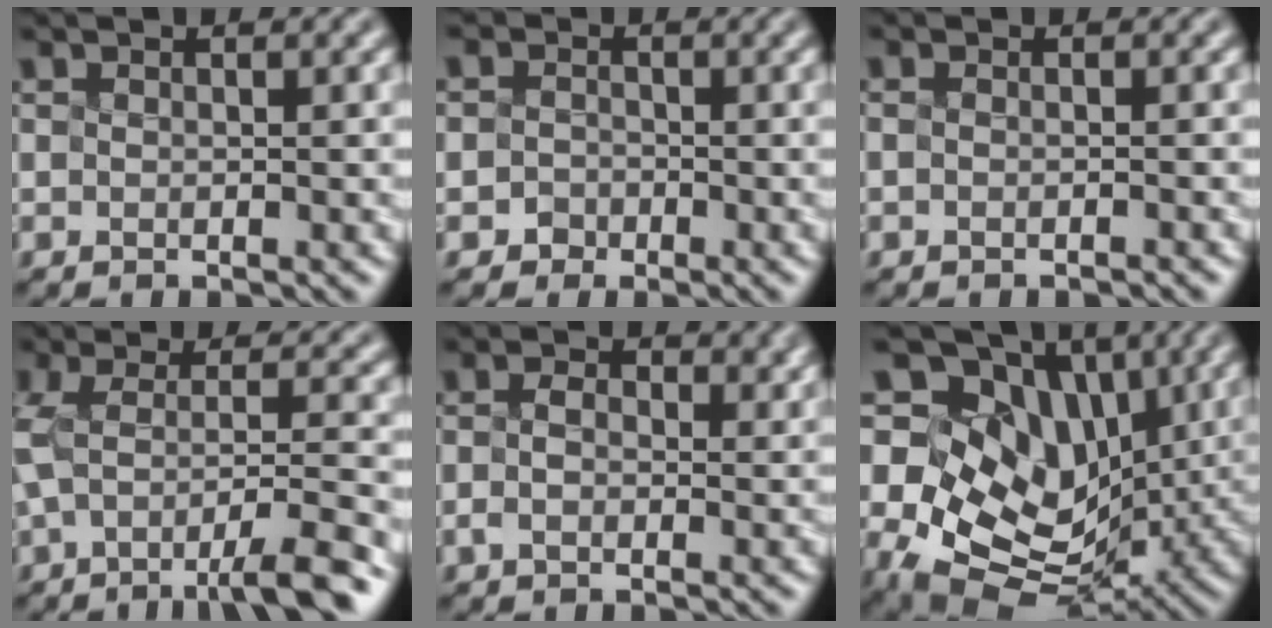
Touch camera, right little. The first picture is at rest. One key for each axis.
{"total": 2.6, "fx": -1.7, "fy": -0.1, "fz": -2.0, "tx": 0.036, "ty": -0.008, "tz": -0.006}
{"total": 2.0, "fx": -1.6, "fy": -0.8, "fz": -0.8, "tx": 0.005, "ty": -0.022, "tz": -0.011}
{"total": 6.1, "fx": -4.0, "fy": 0.3, "fz": 4.6, "tx": -0.101, "ty": -0.008, "tz": -0.042}
{"total": 1.2, "fx": -1.2, "fy": -0.1, "fz": -0.3, "tx": -0.021, "ty": -0.011, "tz": 0.004}
{"total": 11.8, "fx": 1.2, "fy": 9.4, "fz": 7.1, "tx": -0.146, "ty": -0.015, "tz": 0.056}